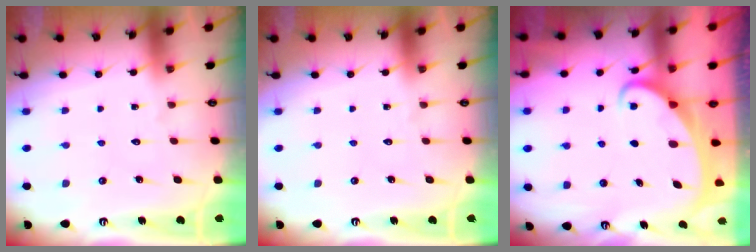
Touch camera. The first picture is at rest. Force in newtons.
{"total": 0.0}
{"total": 2.6, "press": 2.6, "slide": 0.4}